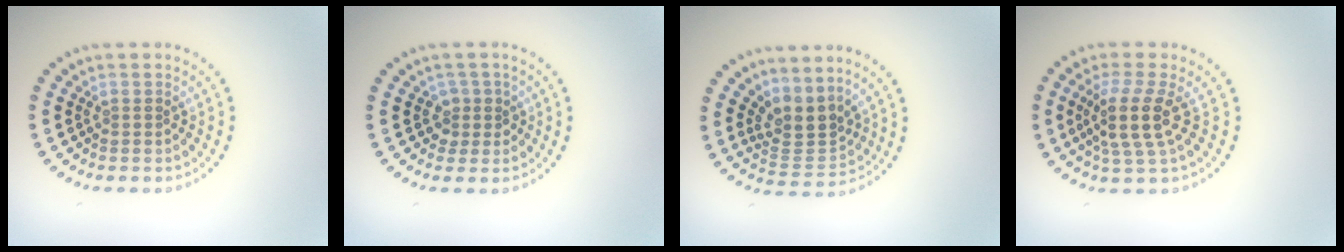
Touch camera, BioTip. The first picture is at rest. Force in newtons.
{"total": 1.8, "press": 1.4, "slide": 1.2}
{"total": 3.3, "press": 2.5, "slide": 2.1}
{"total": 4.0, "press": 3.1, "slide": 2.5}